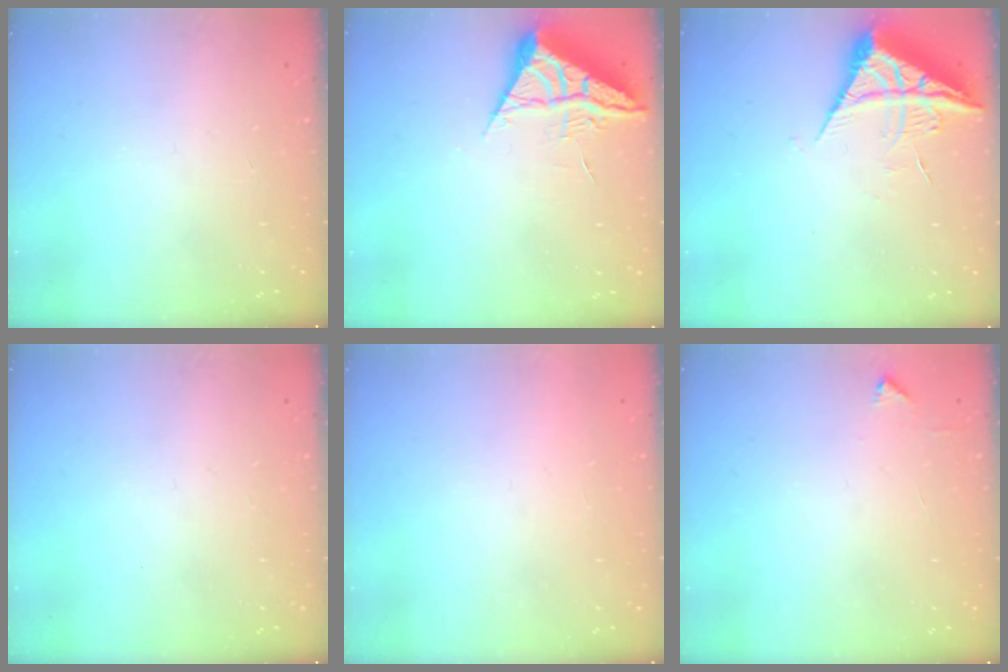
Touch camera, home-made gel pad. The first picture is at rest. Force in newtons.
{"total": 5.9, "press": 5.9, "slide": 0.6}
{"total": 7.6, "press": 7.6, "slide": 0.5}
{"total": 0.0}
{"total": 1.5, "press": 1.5, "slide": 0.1}
{"total": 2.1, "press": 2.1, "slide": 0.3}